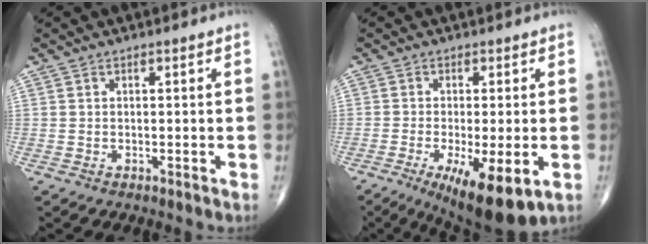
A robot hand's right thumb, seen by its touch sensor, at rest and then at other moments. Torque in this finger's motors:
{"motor_torque": [-0.02, 0.46, 0.08, -0.18, 0.09]}